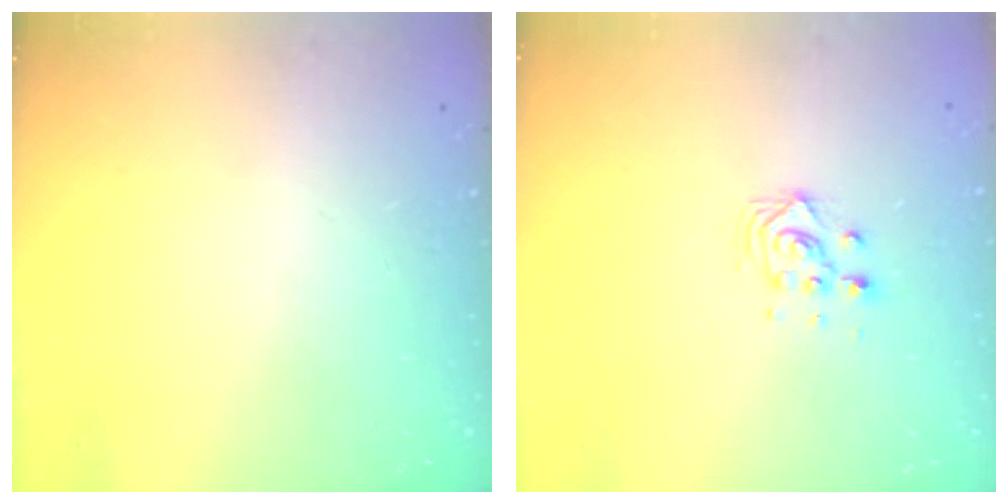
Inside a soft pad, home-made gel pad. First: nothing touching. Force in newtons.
{"total": 5.1, "press": 5.1, "slide": 0.1}